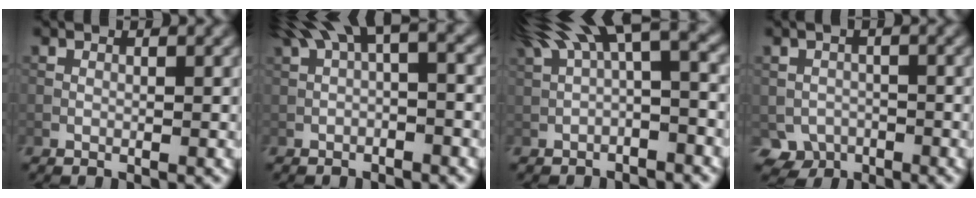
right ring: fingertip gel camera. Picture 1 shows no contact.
{"total": 5.4, "force": [2.1, 1.8, 4.7], "torque": [-0.073, 0.021, 0.027]}
{"total": 8.2, "force": [2.5, 2.5, 7.4], "torque": [-0.122, 0.021, 0.039]}
{"total": 3.4, "force": [-1.6, 2.6, 1.5], "torque": [-0.025, -0.007, -0.029]}